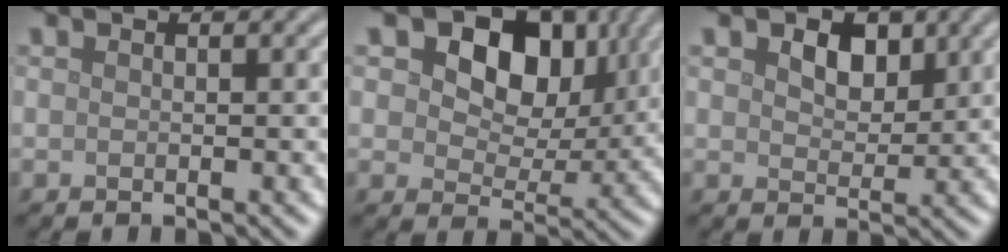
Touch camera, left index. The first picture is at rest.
{"total": 10.2, "force": [4.4, 6.4, 6.6], "torque": [-0.099, 0.013, 0.050]}
{"total": 3.1, "force": [1.3, 2.0, 1.9], "torque": [-0.038, -0.001, 0.017]}